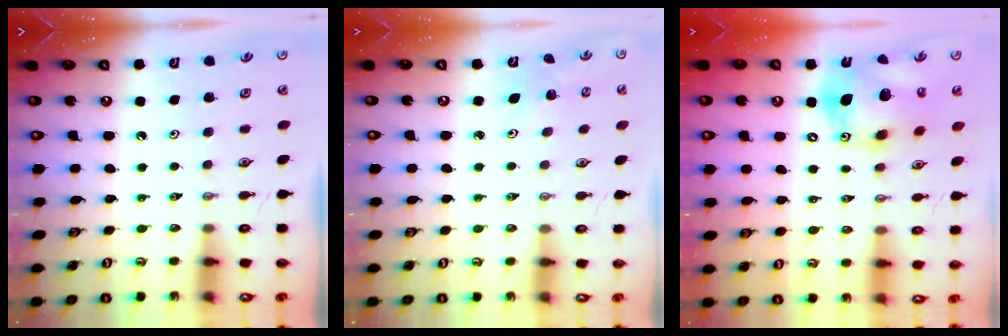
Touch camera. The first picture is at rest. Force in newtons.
{"total": 2.3, "press": 2.3, "slide": 0.2}
{"total": 16.5, "press": 16.2, "slide": 3.1}